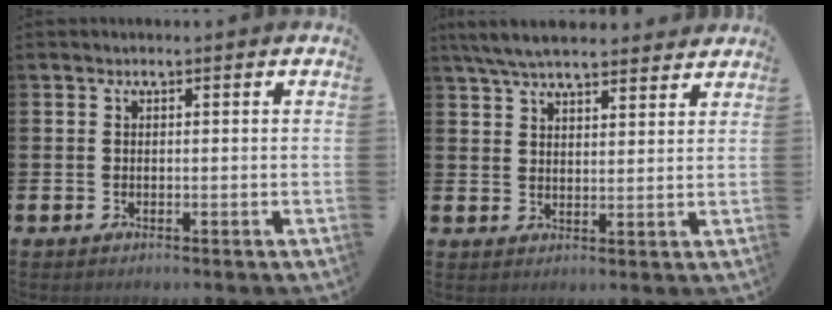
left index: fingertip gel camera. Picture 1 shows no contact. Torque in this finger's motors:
{"motor_torque": [0.96, -1.18, 0.49, 0.21]}